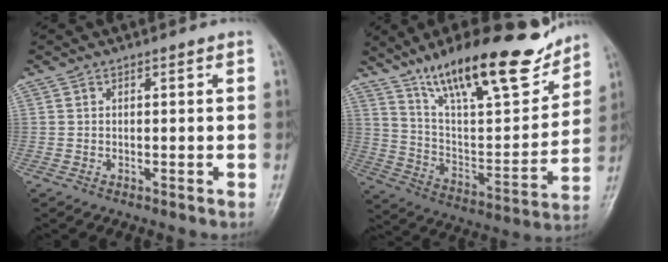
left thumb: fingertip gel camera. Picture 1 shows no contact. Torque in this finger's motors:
{"motor_torque": [0.19, 0.19, 1.45, -1.32, 0.11]}